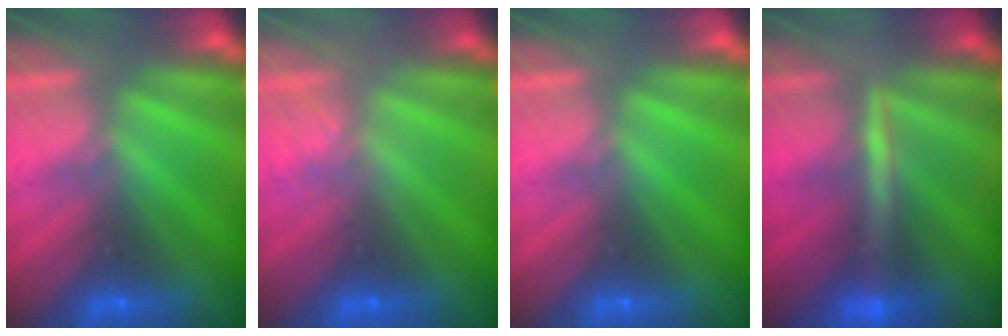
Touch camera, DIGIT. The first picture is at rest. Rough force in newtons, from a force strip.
{"total": 1.7}
{"total": 0.0}
{"total": 2.4}